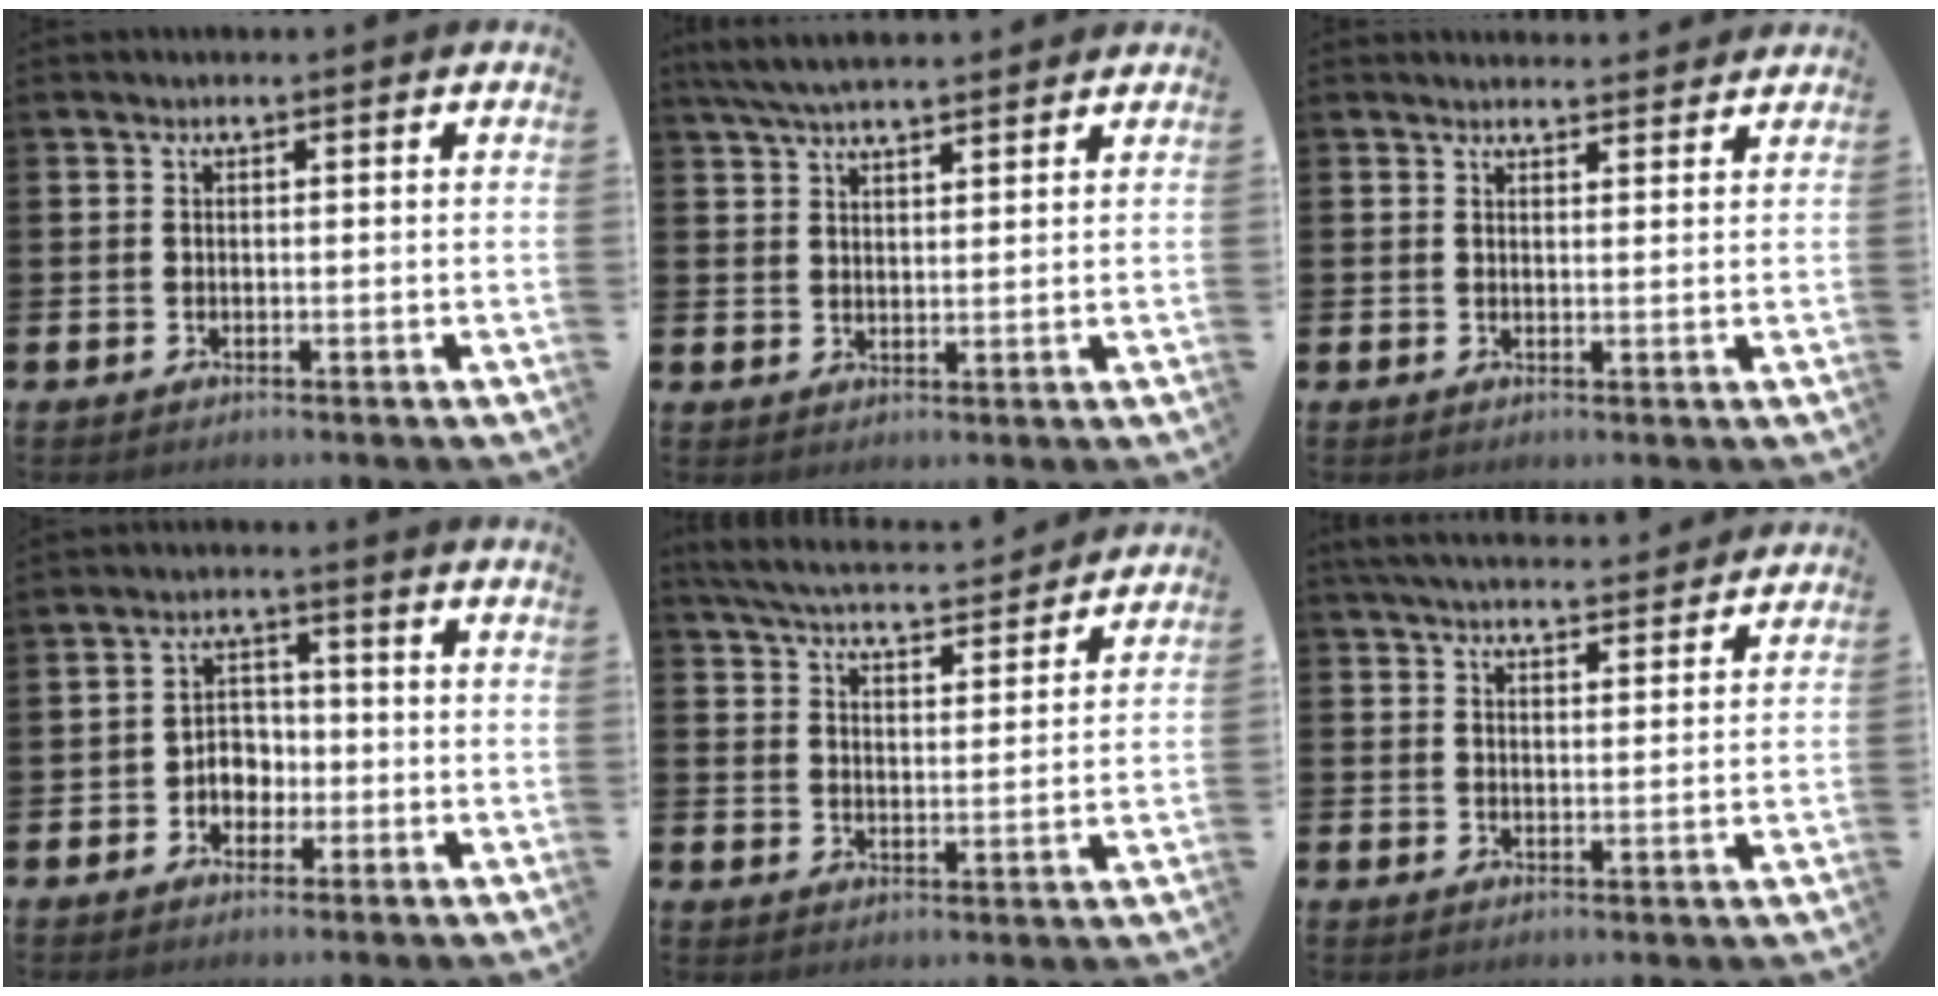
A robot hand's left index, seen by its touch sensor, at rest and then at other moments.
{"total": 5.1, "force": [4.7, 0.8, 1.6], "torque": [-0.049, -0.011, 0.089]}
{"total": 2.3, "force": [2.3, 0.4, -0.1], "torque": [0.010, -0.016, 0.040]}
{"total": 3.5, "force": [-1.4, 2.9, 1.4], "torque": [-0.030, 0.008, -0.033]}
{"total": 5.5, "force": [5.3, 0.7, 1.1], "torque": [-0.048, -0.039, 0.091]}
{"total": 5.0, "force": [4.9, 0.6, 0.7], "torque": [-0.025, -0.028, 0.088]}